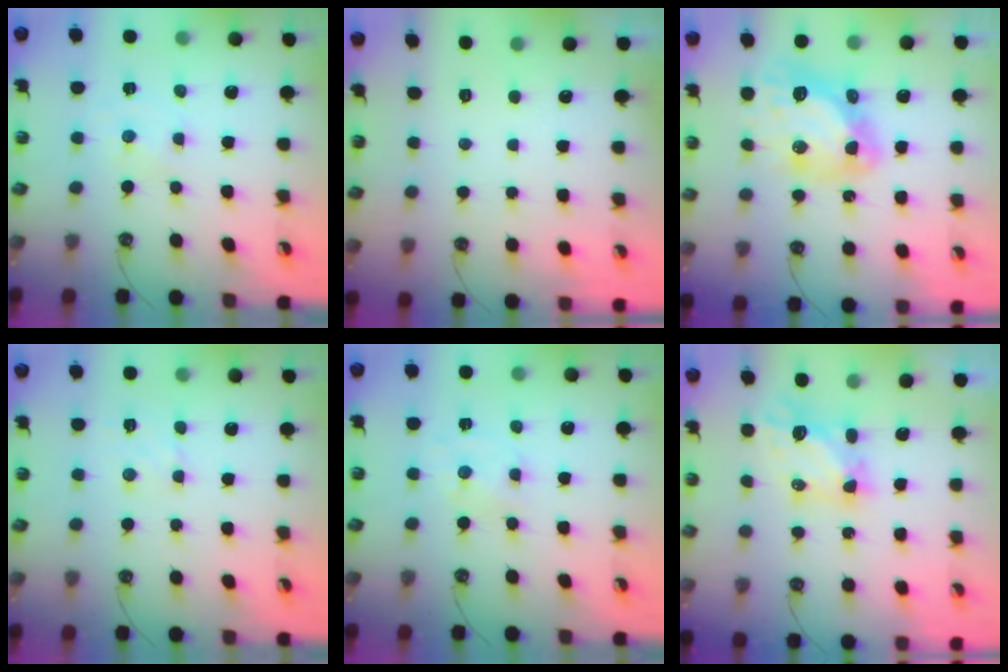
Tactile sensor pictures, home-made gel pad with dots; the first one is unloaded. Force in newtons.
{"total": 0.0}
{"total": 15.6, "press": 15.5, "slide": 1.6}
{"total": 2.4, "press": 2.4, "slide": 0.6}
{"total": 1.4, "press": 1.4, "slide": 0.2}
{"total": 5.7, "press": 5.7, "slide": 0.1}